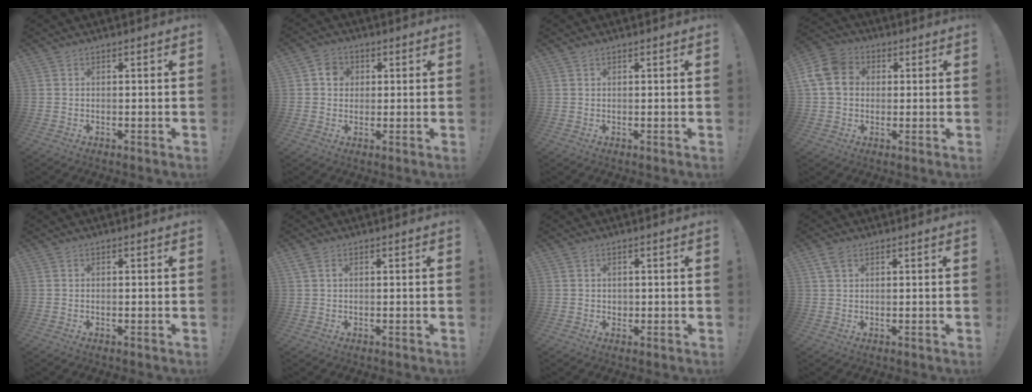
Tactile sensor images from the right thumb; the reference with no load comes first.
{"total": 5.5, "force": [1.3, 4.9, 2.1], "torque": [-0.028, 0.006, 0.023]}
{"total": 0.5, "force": [0.4, 0.0, 0.3], "torque": [-0.005, 0.000, 0.008]}
{"total": 12.3, "force": [2.2, 10.0, 6.8], "torque": [-0.128, 0.004, 0.049]}
{"total": 0.0}
{"total": 0.9, "force": [0.3, 0.4, 0.8], "torque": [-0.024, 0.006, 0.006]}
{"total": 1.3, "force": [0.1, 1.3, 0.2], "torque": [0.001, 0.001, 0.000]}
{"total": 2.7, "force": [1.4, 1.4, 1.8], "torque": [-0.038, 0.001, 0.028]}